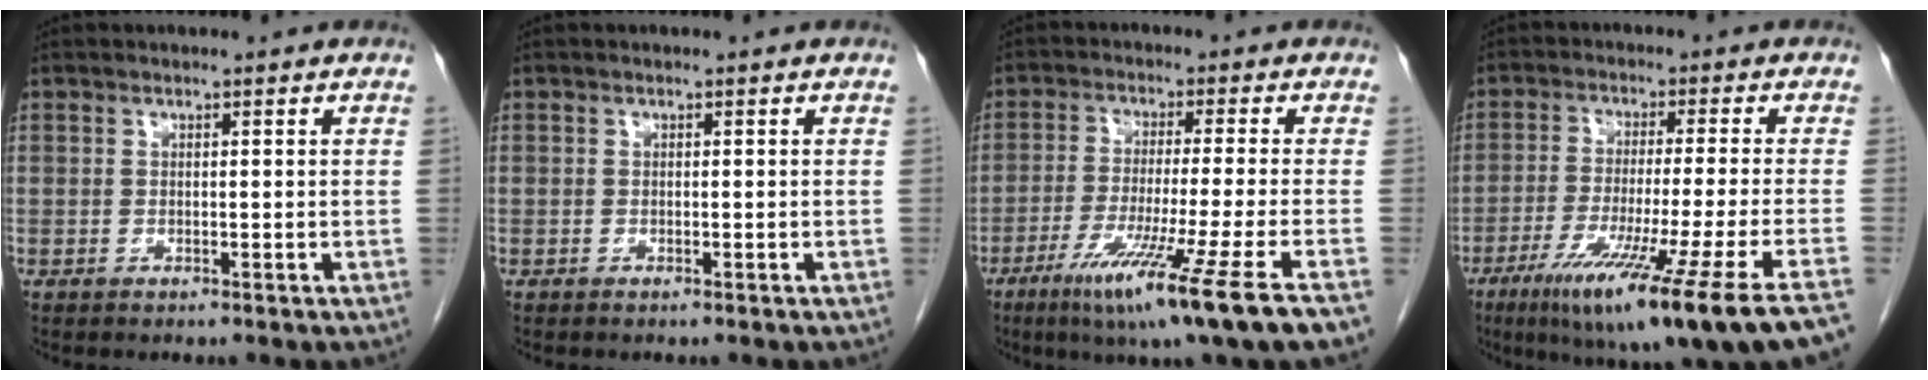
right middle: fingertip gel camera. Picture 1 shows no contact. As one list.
[{"total": 0.0}, {"total": 14.9, "force": [-8.7, -1.7, 12.0], "torque": [-0.189, -0.050, -0.137]}, {"total": 19.6, "force": [-12.2, -1.4, 15.3], "torque": [-0.186, -0.060, -0.189]}]